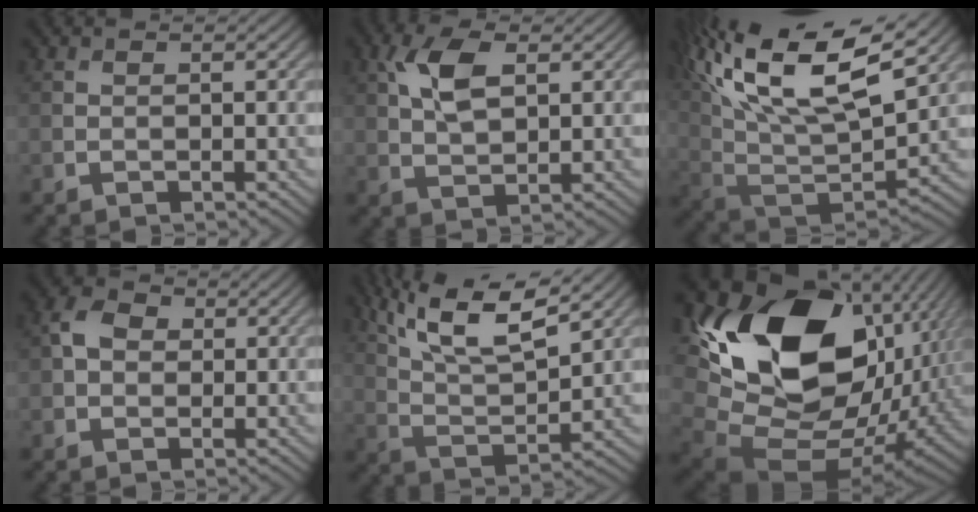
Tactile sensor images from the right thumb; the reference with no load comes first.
{"total": 6.0, "force": [2.1, 3.0, 4.7], "torque": [-0.110, 0.005, 0.038]}
{"total": 19.2, "force": [10.0, 8.1, 14.3], "torque": [-0.310, 0.040, 0.170]}
{"total": 3.6, "force": [0.5, 2.9, 2.1], "torque": [-0.047, 0.007, -0.002]}
{"total": 14.6, "force": [9.4, 4.4, 10.3], "torque": [-0.224, 0.018, 0.148]}
{"total": 20.6, "force": [4.5, 14.2, 14.3], "torque": [-0.303, -0.036, 0.114]}